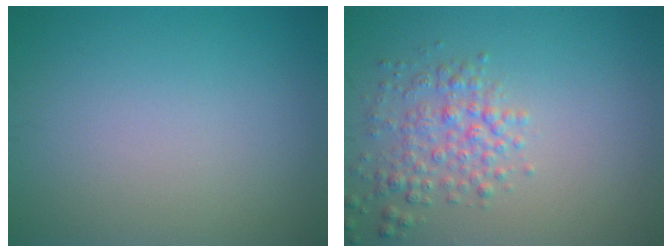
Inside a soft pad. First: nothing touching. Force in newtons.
{"total": 3.0, "press": 3.0, "slide": 0.2}